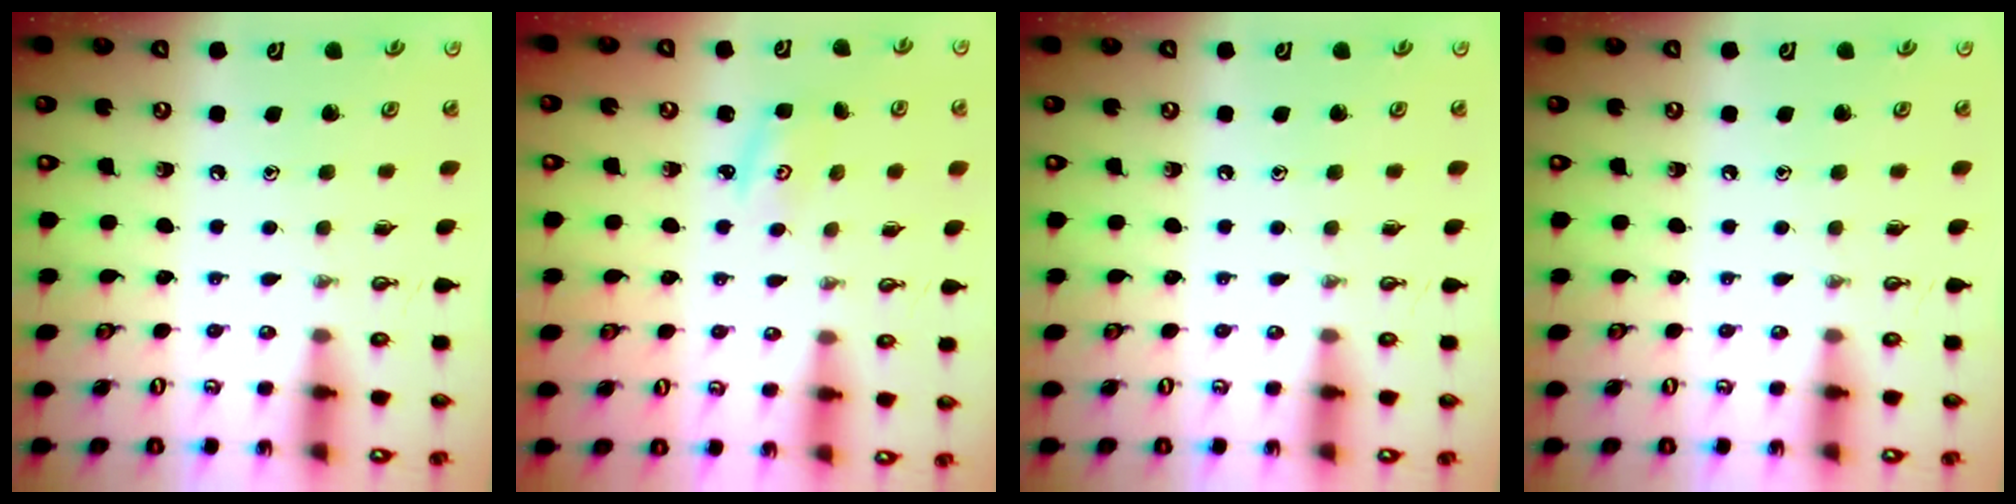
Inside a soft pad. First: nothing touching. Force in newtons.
{"total": 3.0, "press": 2.9, "slide": 0.4}
{"total": 0.0}
{"total": 0.0}